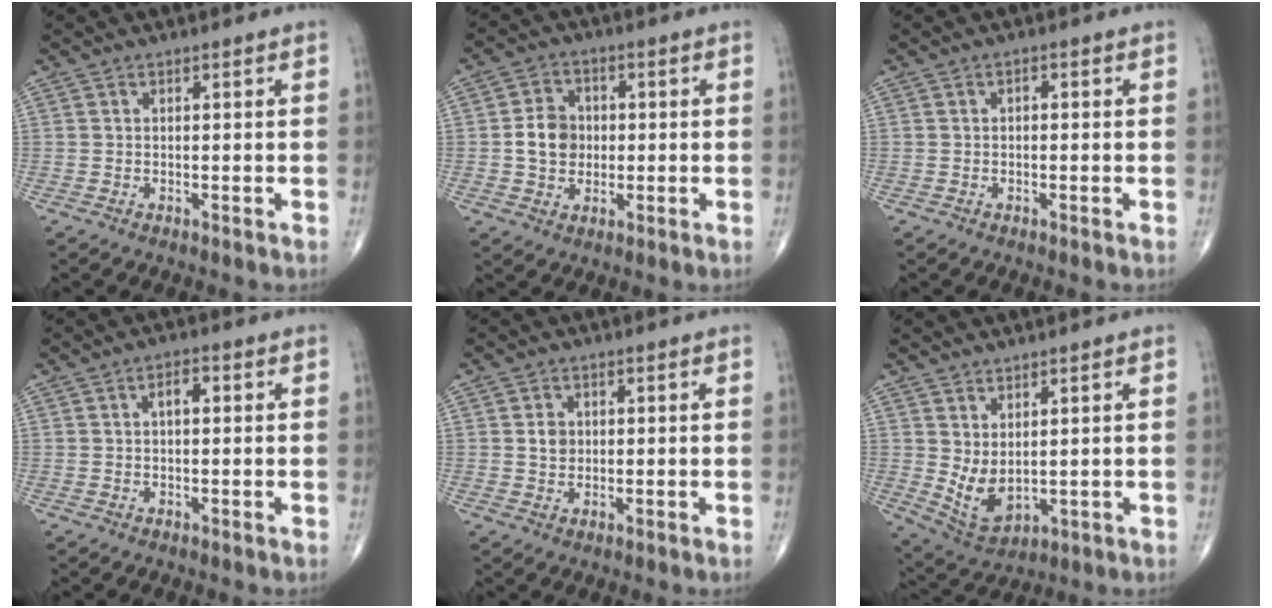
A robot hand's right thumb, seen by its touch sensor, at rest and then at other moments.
{"total": 6.9, "force": [-0.2, 5.8, 3.9], "torque": [-0.047, 0.009, -0.008]}
{"total": 0.9, "force": [0.0, 0.5, 0.7], "torque": [-0.006, 0.004, -0.004]}
{"total": 2.9, "force": [0.5, 1.4, 2.5], "torque": [-0.038, 0.008, 0.006]}
{"total": 2.7, "force": [0.4, 2.3, 1.5], "torque": [-0.012, 0.000, 0.007]}
{"total": 6.6, "force": [1.2, 3.7, 5.4], "torque": [-0.094, -0.019, 0.043]}